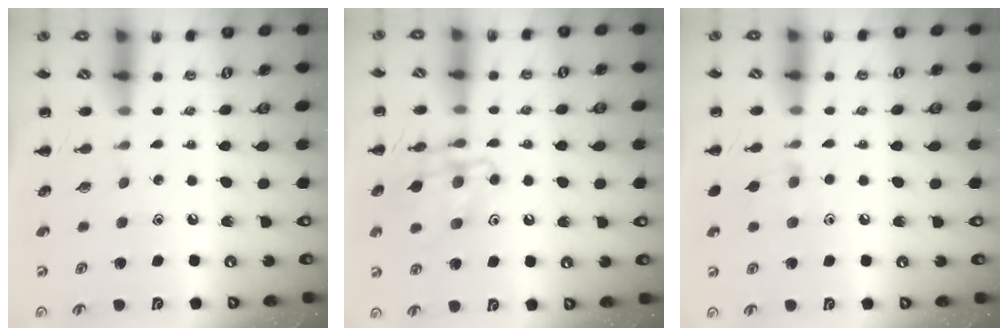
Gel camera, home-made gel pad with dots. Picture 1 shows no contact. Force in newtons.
{"total": 15.0, "press": 14.9, "slide": 1.2}
{"total": 5.8, "press": 5.4, "slide": 1.9}